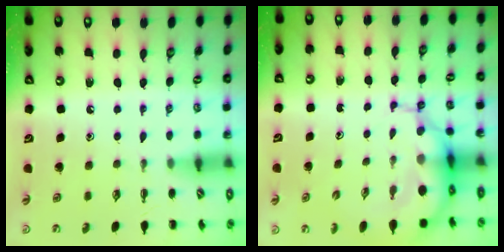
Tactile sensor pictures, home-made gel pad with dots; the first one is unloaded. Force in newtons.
{"total": 9.1, "press": 8.8, "slide": 2.3}